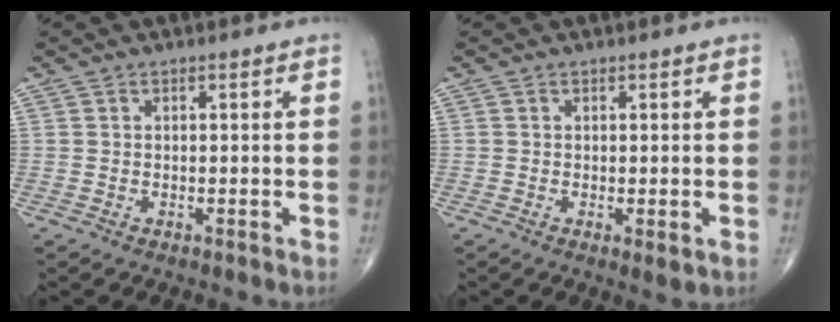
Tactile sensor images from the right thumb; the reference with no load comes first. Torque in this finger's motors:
{"motor_torque": [-0.17, -0.10, -0.42, -0.11, -0.01]}